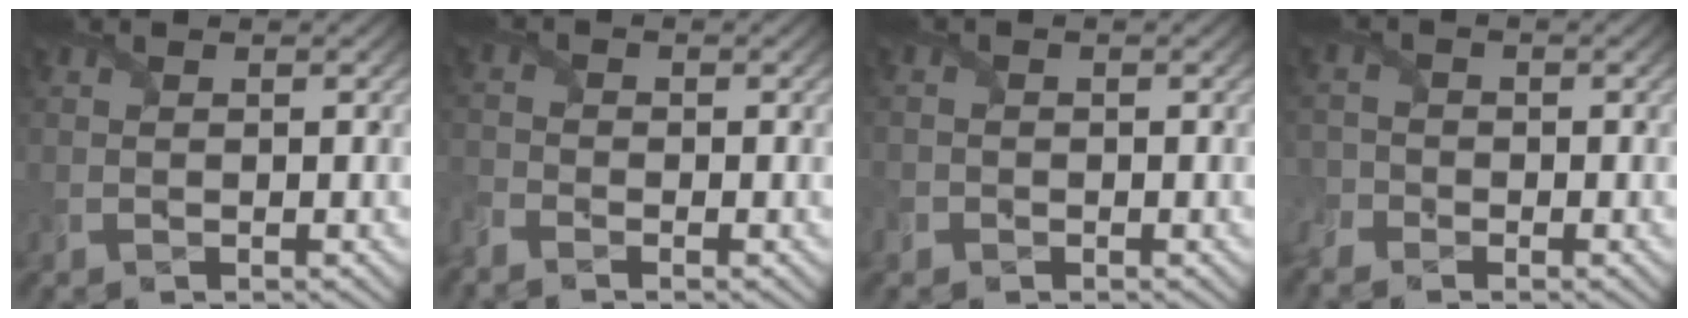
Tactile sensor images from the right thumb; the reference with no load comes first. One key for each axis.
{"total": 2.4, "fx": -2.2, "fy": 0.9, "fz": 0.7, "tx": -0.022, "ty": -0.013, "tz": -0.059}
{"total": 1.6, "fx": -0.9, "fy": 1.3, "fz": 0.2, "tx": -0.001, "ty": -0.006, "tz": -0.021}
{"total": 3.1, "fx": -2.5, "fy": 1.7, "fz": 0.6, "tx": -0.018, "ty": -0.007, "tz": -0.057}